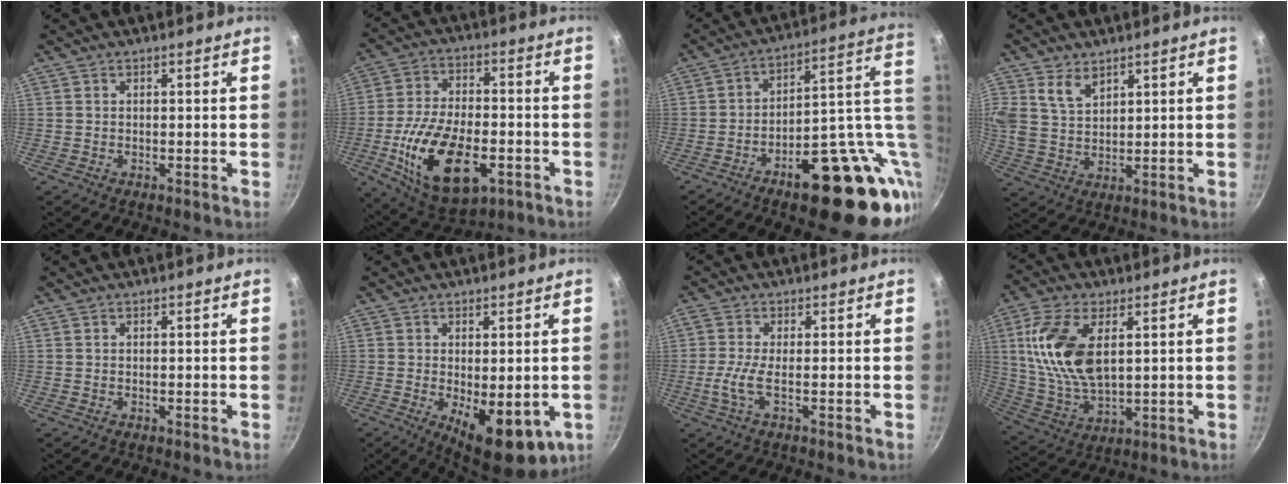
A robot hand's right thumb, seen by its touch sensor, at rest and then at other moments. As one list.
[{"total": 19.6, "force": [-6.1, 10.4, 15.5], "torque": [-0.271, 0.015, -0.097]}, {"total": 25.6, "force": [-4.1, 11.5, 22.5], "torque": [-0.248, 0.016, -0.038]}, {"total": 7.0, "force": [3.9, 4.4, 3.8], "torque": [-0.066, -0.016, 0.081]}, {"total": 0.0}, {"total": 11.9, "force": [-2.6, 5.2, 10.3], "torque": [-0.121, -0.010, -0.020]}, {"total": 3.8, "force": [-1.0, 0.5, 3.7], "torque": [-0.101, 0.002, -0.026]}, {"total": 15.5, "force": [3.9, 8.1, 12.6], "torque": [-0.243, -0.011, 0.082]}]